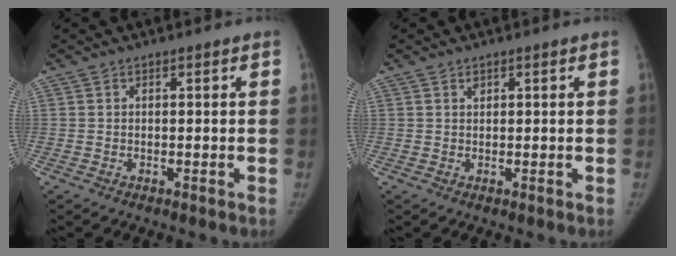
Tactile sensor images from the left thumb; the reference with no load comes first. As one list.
[{"total": 0.6, "force": [0.4, 0.4, 0.2], "torque": [0.008, -0.008, 0.006]}]